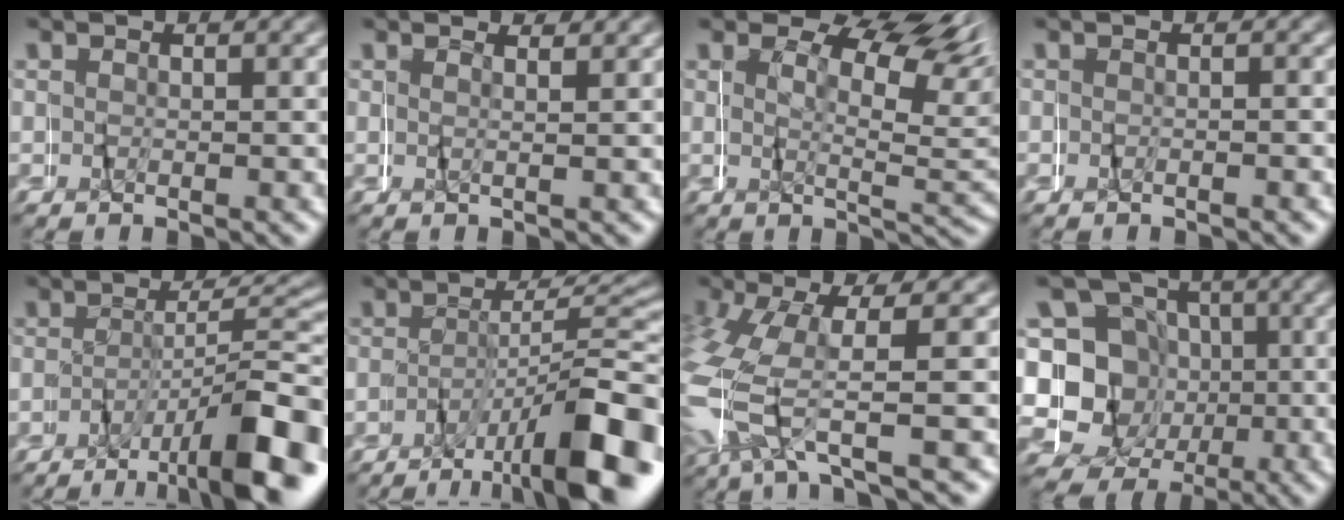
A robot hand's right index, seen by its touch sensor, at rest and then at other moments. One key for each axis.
{"total": 1.1, "fx": 0.3, "fy": -1.0, "fz": 0.4, "tx": -0.014, "ty": 0.002, "tz": 0.006}
{"total": 7.6, "fx": 1.5, "fy": 2.6, "fz": 7.0, "tx": -0.078, "ty": 0.002, "tz": 0.016}
{"total": 0.8, "fx": -0.8, "fy": -0.1, "fz": 0.3, "tx": -0.013, "ty": 0.002, "tz": -0.015}
{"total": 8.8, "fx": -5.9, "fy": 2.0, "fz": 6.2, "tx": -0.090, "ty": 0.002, "tz": -0.093}
{"total": 9.6, "fx": -6.3, "fy": 2.3, "fz": 7.0, "tx": -0.096, "ty": 0.003, "tz": -0.095}
{"total": 6.9, "fx": -1.8, "fy": 3.8, "fz": 5.4, "tx": -0.161, "ty": -0.023, "tz": -0.019}
{"total": 12.0, "fx": -0.6, "fy": 10.9, "fz": 5.0, "tx": -0.113, "ty": -0.031, "tz": -0.014}